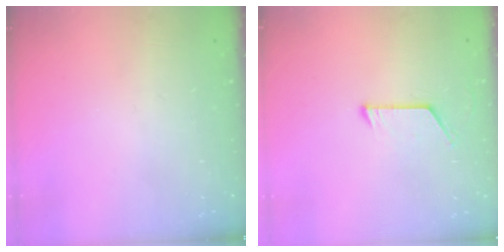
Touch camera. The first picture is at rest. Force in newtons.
{"total": 6.9, "press": 6.9, "slide": 0.7}